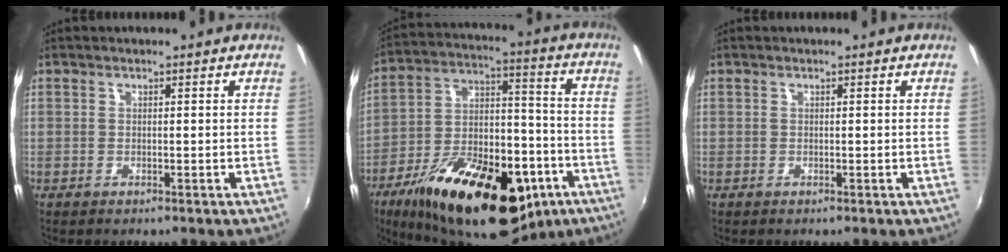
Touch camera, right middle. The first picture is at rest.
{"total": 30.3, "force": [-16.5, 14.4, 20.9], "torque": [-0.349, -0.005, -0.240]}
{"total": 0.0}